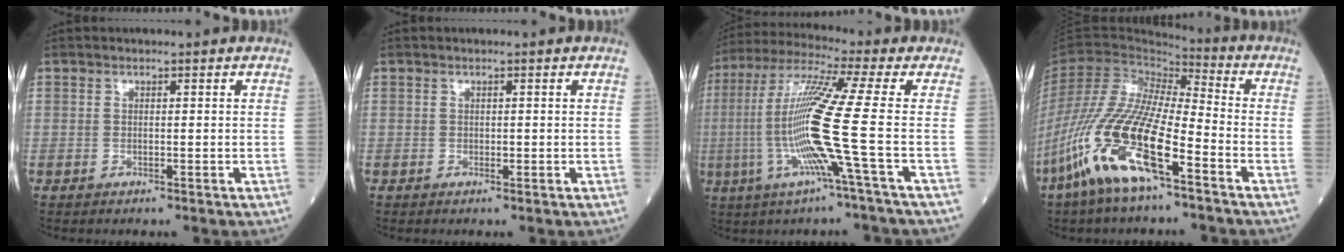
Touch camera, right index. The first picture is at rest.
{"total": 0.0}
{"total": 14.3, "force": [-2.9, -2.4, 13.7], "torque": [-0.284, -0.008, -0.069]}
{"total": 16.8, "force": [-8.6, 3.2, 14.1], "torque": [-0.308, -0.027, -0.164]}